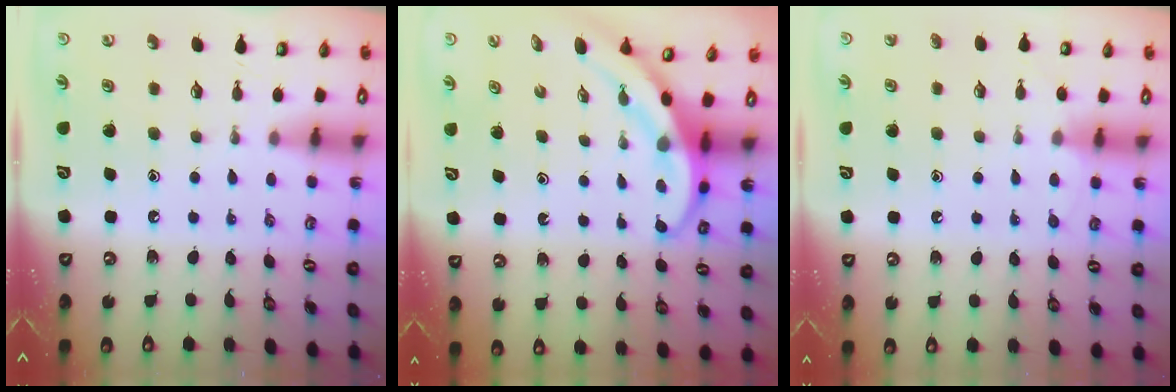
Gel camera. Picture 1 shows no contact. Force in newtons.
{"total": 3.8, "press": 3.8, "slide": 0.6}
{"total": 2.7, "press": 2.7, "slide": 0.3}